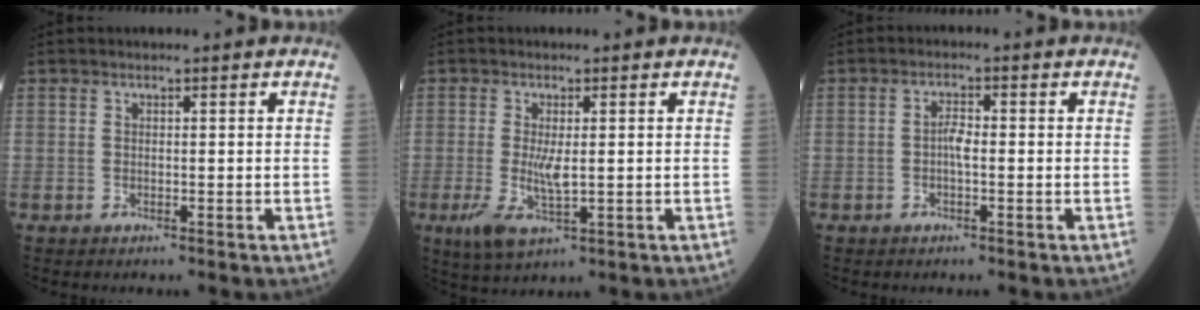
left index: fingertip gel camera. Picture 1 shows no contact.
{"total": 5.2, "force": [-0.8, 1.5, 4.9], "torque": [-0.108, -0.015, -0.010]}
{"total": 2.3, "force": [-0.5, 0.6, 2.1], "torque": [-0.042, 0.002, -0.011]}